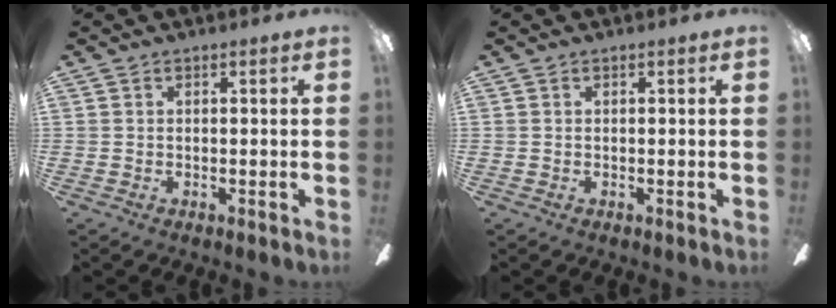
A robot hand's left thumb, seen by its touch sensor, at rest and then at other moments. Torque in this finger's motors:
{"motor_torque": [-0.11, 0.11, -0.04, 0.04, 0.00]}